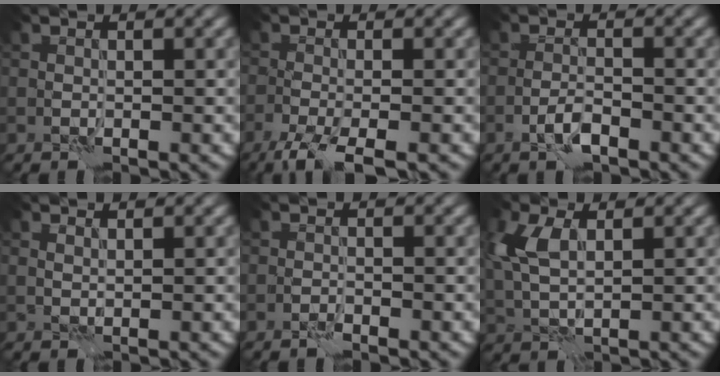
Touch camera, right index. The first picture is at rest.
{"total": 4.1, "force": [-2.9, 0.8, 2.8], "torque": [-0.047, -0.007, -0.062]}
{"total": 1.9, "force": [-1.2, 0.5, 1.4], "torque": [-0.030, 0.002, -0.026]}
{"total": 0.7, "force": [0.7, 0.0, 0.0], "torque": [-0.002, -0.001, 0.013]}
{"total": 0.6, "force": [-0.5, 0.2, 0.3], "torque": [-0.007, 0.000, -0.012]}
{"total": 4.2, "force": [1.5, 2.2, 3.3], "torque": [-0.084, 0.007, 0.030]}